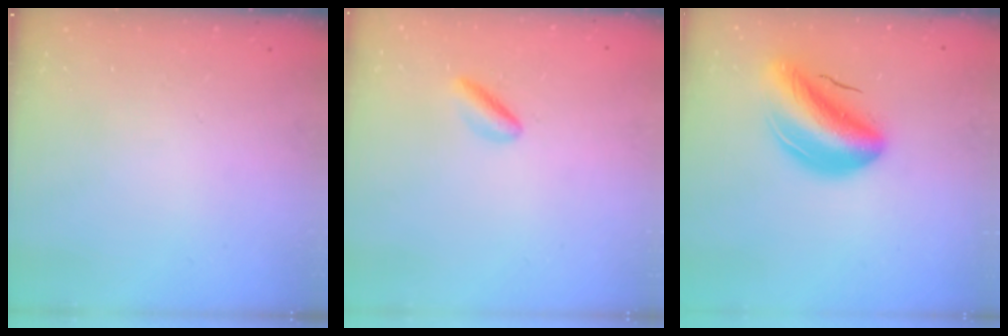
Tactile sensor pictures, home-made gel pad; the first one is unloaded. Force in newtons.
{"total": 2.9, "press": 2.9, "slide": 0.4}
{"total": 11.7, "press": 11.2, "slide": 3.6}